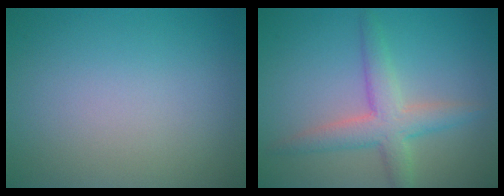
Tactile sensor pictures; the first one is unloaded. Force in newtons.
{"total": 4.1, "press": 4.1, "slide": 0.1}